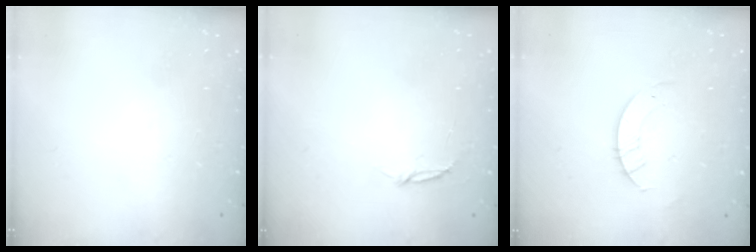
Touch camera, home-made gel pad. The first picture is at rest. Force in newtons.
{"total": 2.8, "press": 2.8, "slide": 0.3}
{"total": 2.6, "press": 2.6, "slide": 0.2}